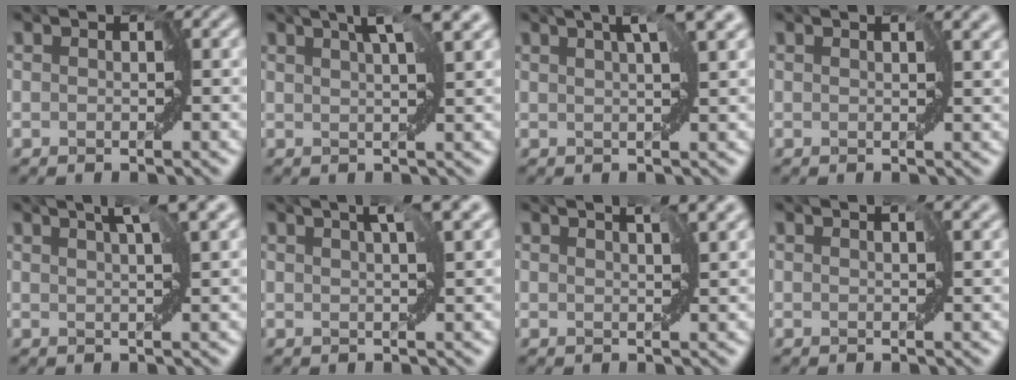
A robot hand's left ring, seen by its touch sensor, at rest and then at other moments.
{"total": 4.4, "force": [2.7, 0.2, 3.5], "torque": [-0.056, 0.012, 0.044]}
{"total": 3.9, "force": [2.1, 0.1, 3.3], "torque": [-0.055, 0.006, 0.038]}
{"total": 2.3, "force": [1.1, 1.0, 1.8], "torque": [-0.022, 0.003, 0.015]}
{"total": 3.7, "force": [2.4, -0.1, 2.8], "torque": [-0.049, 0.008, 0.040]}
{"total": 3.5, "force": [1.9, 0.0, 2.9], "torque": [-0.049, 0.005, 0.034]}
{"total": 2.6, "force": [1.7, 0.2, 2.0], "torque": [-0.035, 0.001, 0.031]}
{"total": 2.1, "force": [1.0, 0.8, 1.6], "torque": [-0.021, 0.003, 0.016]}